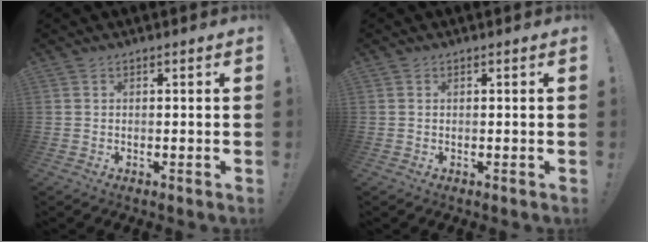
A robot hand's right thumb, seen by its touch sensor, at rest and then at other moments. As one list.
[{"total": 0.0}]